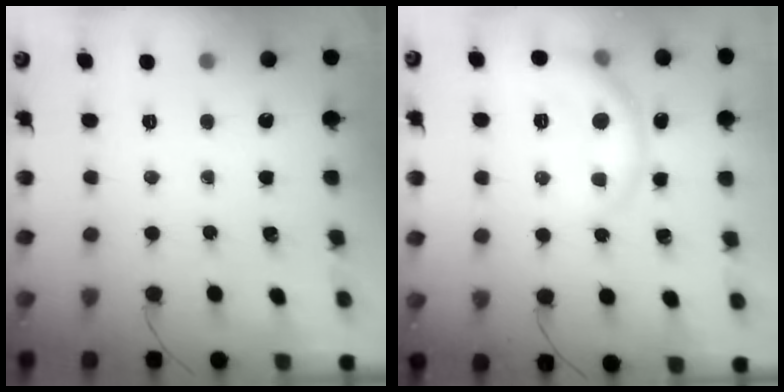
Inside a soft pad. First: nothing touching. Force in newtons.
{"total": 8.0, "press": 7.9, "slide": 0.8}